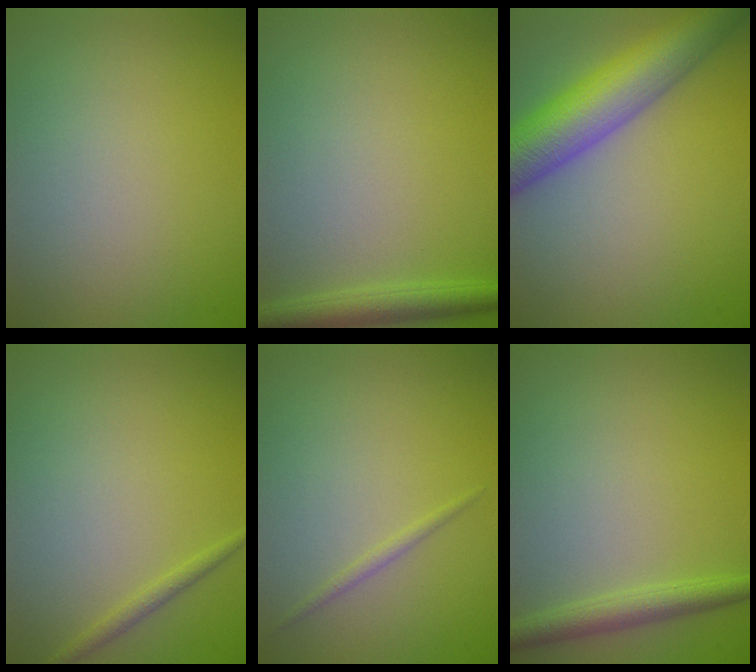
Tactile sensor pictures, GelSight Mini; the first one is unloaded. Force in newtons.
{"total": 2.5, "press": 2.5, "slide": 0.1}
{"total": 8.7, "press": 8.7, "slide": 0.3}
{"total": 1.1, "press": 1.0, "slide": 0.1}
{"total": 0.7, "press": 0.7, "slide": 0.0}
{"total": 2.3, "press": 2.3, "slide": 0.1}